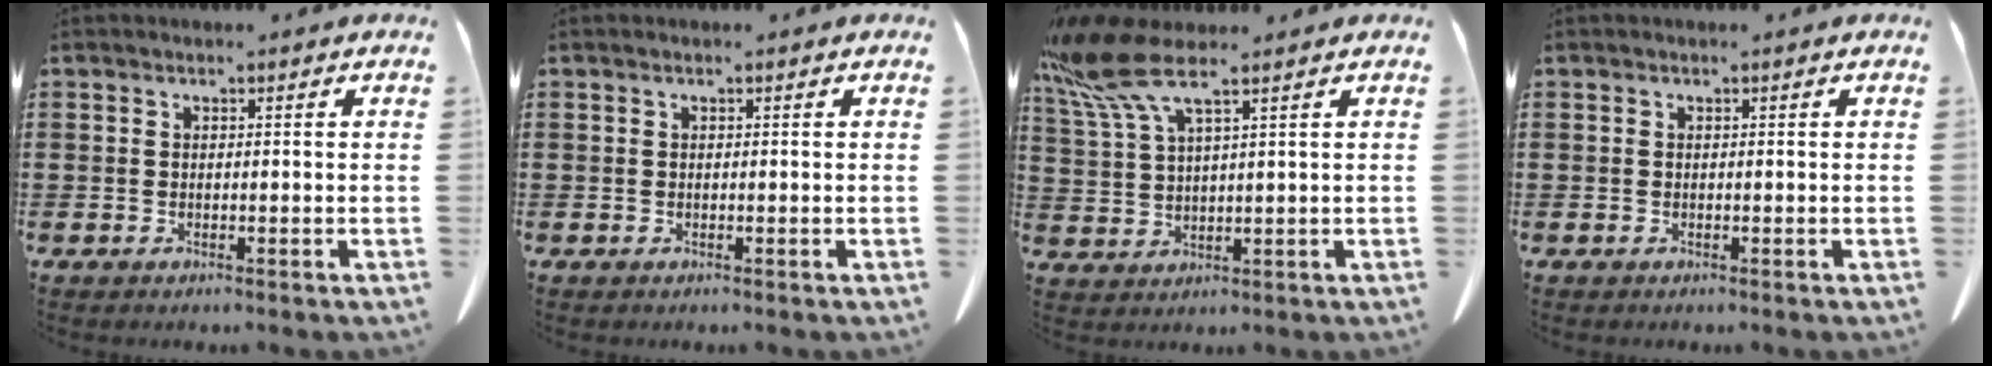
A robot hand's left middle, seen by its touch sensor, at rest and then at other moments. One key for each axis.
{"total": 0.0}
{"total": 8.7, "fx": 5.6, "fy": 2.4, "fz": 6.3, "tx": -0.167, "ty": -0.025, "tz": 0.092}
{"total": 0.0}